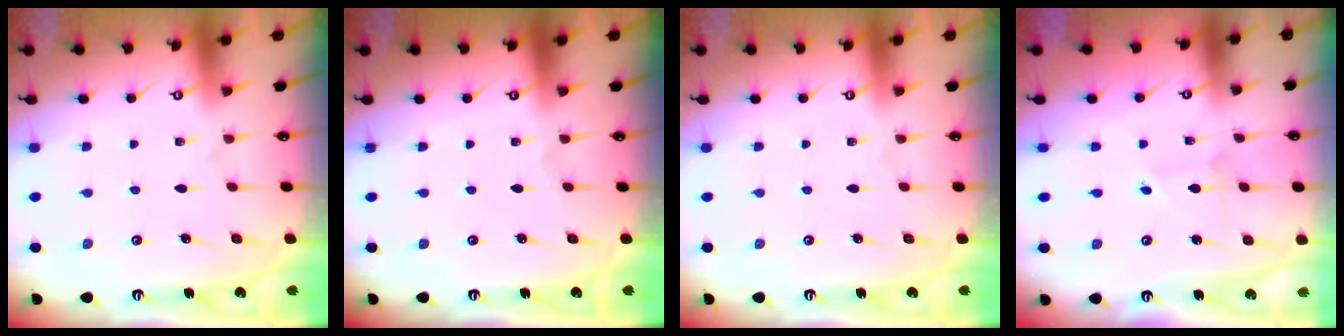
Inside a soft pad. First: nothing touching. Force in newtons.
{"total": 0.0}
{"total": 0.0}
{"total": 1.2, "press": 1.2, "slide": 0.1}